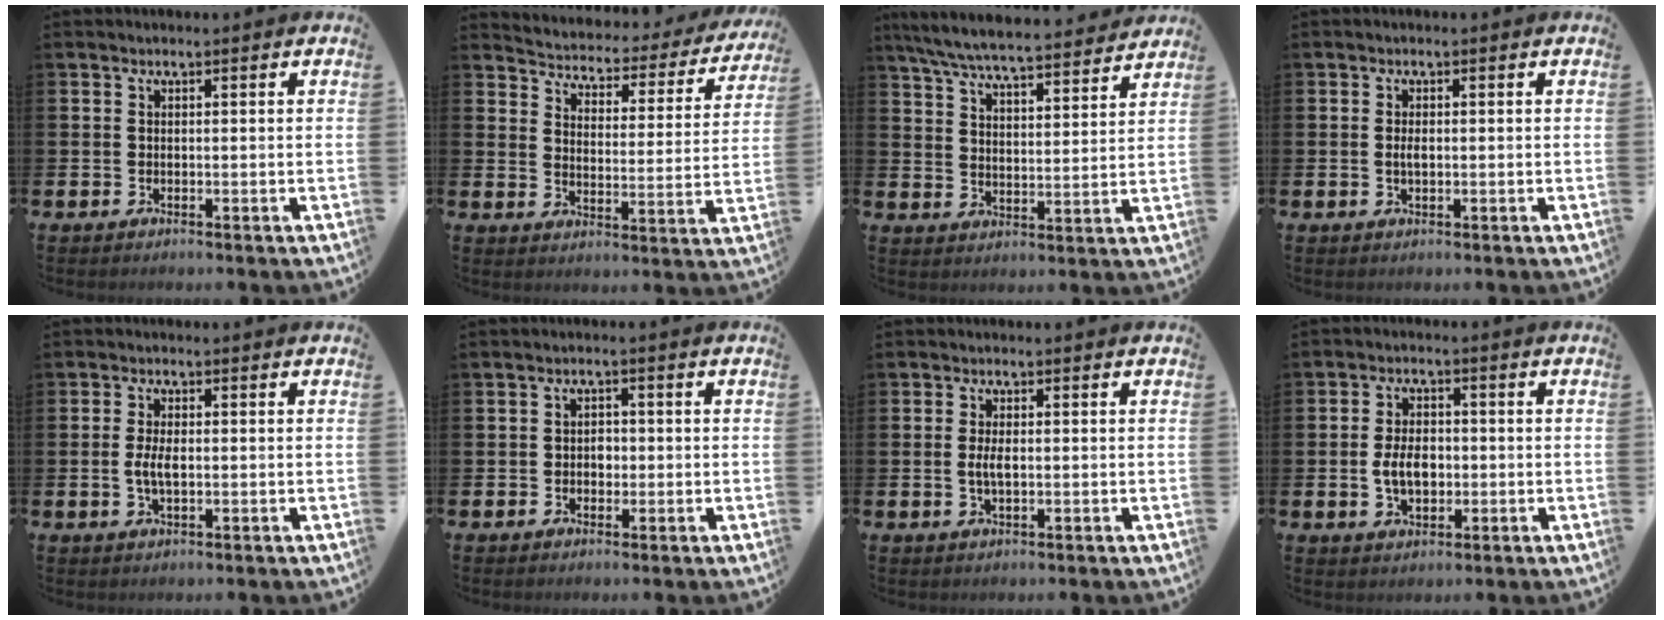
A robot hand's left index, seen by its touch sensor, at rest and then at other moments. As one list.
[{"total": 3.0, "force": [2.7, 1.2, 0.3], "torque": [-0.030, -0.030, 0.035]}, {"total": 7.3, "force": [6.9, 0.6, 2.2], "torque": [-0.073, -0.043, 0.121]}, {"total": 1.3, "force": [0.0, 0.6, 1.2], "torque": [-0.021, 0.003, -0.002]}, {"total": 3.1, "force": [-0.2, 1.3, 2.7], "torque": [-0.057, -0.001, -0.007]}, {"total": 1.8, "force": [-0.3, 1.5, 0.9], "torque": [-0.008, 0.003, -0.010]}, {"total": 2.4, "force": [0.0, 0.9, 2.2], "torque": [-0.039, 0.001, -0.003]}, {"total": 4.7, "force": [-0.5, 3.0, 3.6], "torque": [-0.058, 0.006, -0.012]}]